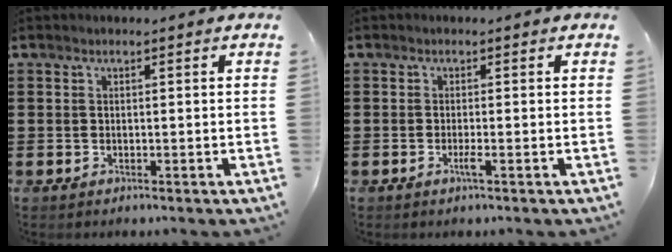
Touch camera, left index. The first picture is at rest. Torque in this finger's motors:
{"motor_torque": [0.03, 0.00, 0.00, 0.04]}